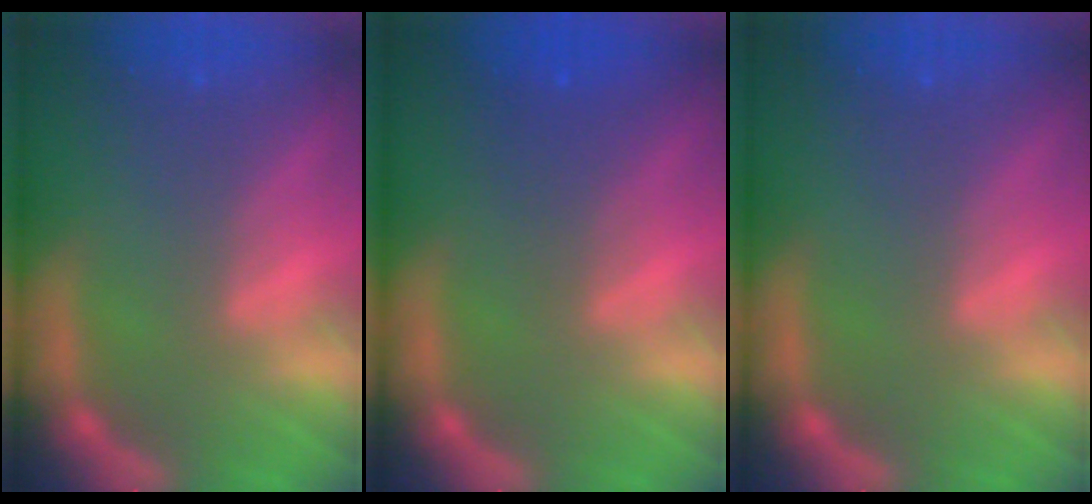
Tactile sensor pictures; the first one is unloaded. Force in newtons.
{"total": 1.9}
{"total": 0.0}